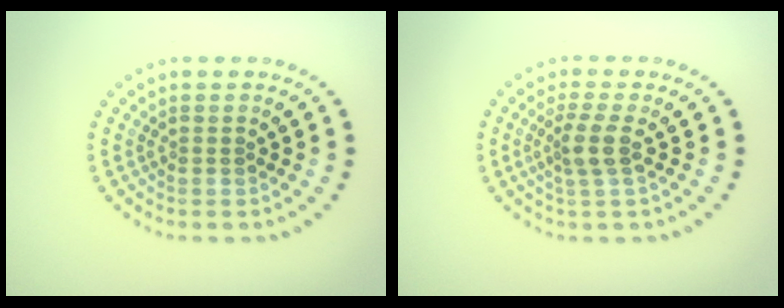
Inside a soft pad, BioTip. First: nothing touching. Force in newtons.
{"total": 2.4, "press": 1.9, "slide": 1.4}